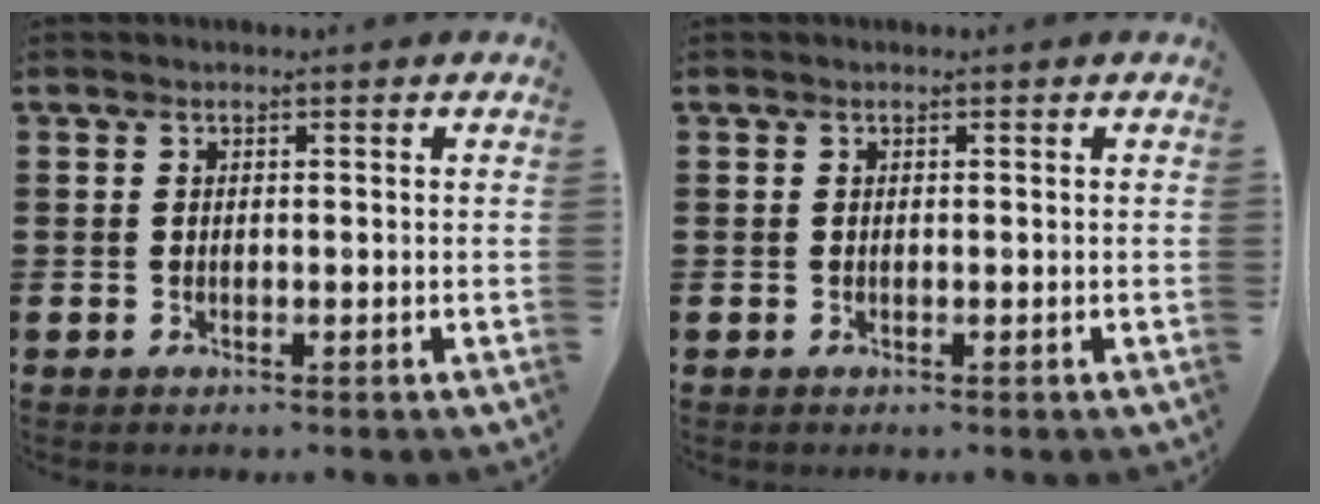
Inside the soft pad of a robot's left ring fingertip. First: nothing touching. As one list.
[{"total": 0.0}]